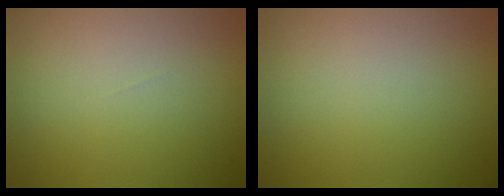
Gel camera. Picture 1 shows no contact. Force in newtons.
{"total": 0.0}